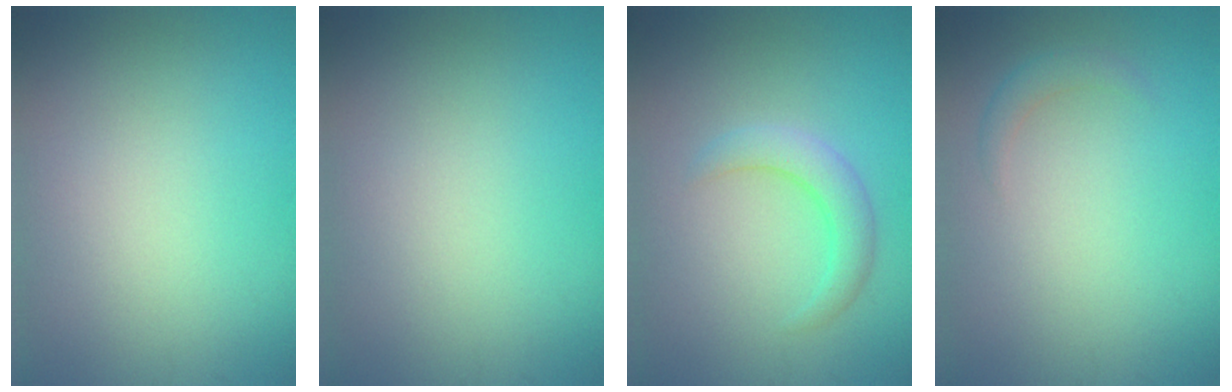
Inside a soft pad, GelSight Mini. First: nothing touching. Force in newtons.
{"total": 0.0}
{"total": 2.7, "press": 2.7, "slide": 0.2}
{"total": 1.3, "press": 1.3, "slide": 0.1}